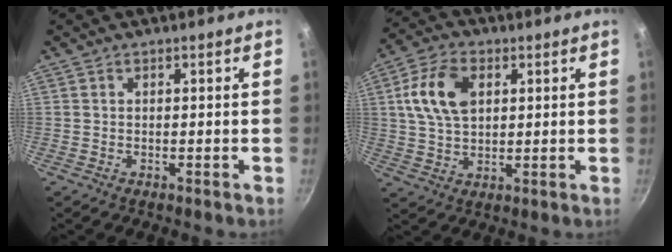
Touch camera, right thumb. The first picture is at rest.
{"total": 11.0, "force": [2.8, 7.1, 7.9], "torque": [-0.138, 0.007, 0.047]}